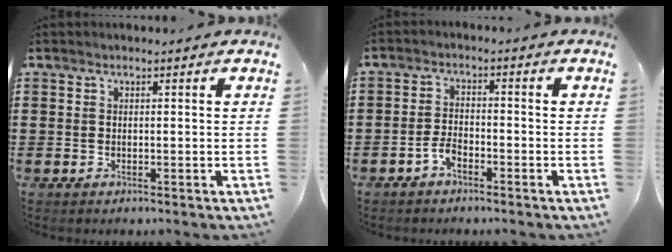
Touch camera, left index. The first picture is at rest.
{"total": 2.8, "force": [-1.8, 1.2, 1.7], "torque": [-0.049, 0.000, -0.040]}